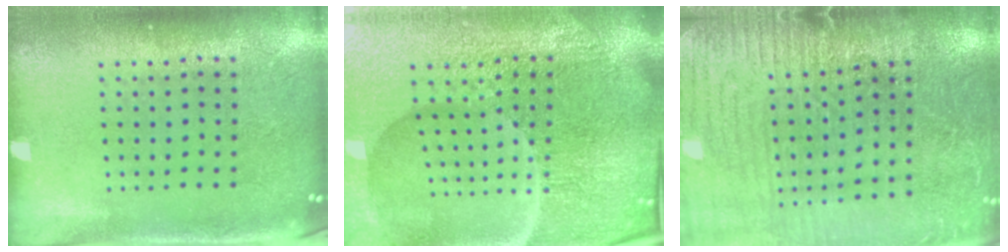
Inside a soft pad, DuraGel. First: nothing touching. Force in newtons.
{"total": 6.2, "press": 5.7, "slide": 2.5}
{"total": 3.0, "press": 3.0, "slide": 0.4}